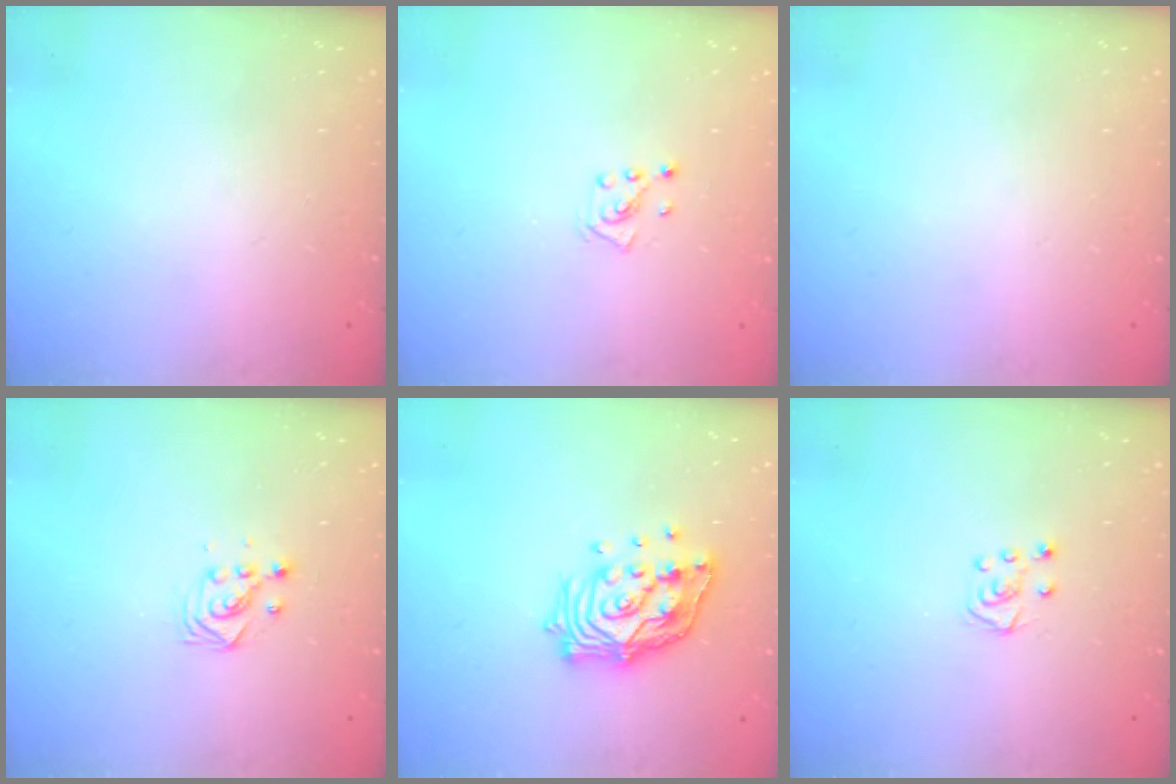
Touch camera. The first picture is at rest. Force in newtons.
{"total": 2.8, "press": 2.8, "slide": 0.2}
{"total": 0.0}
{"total": 2.9, "press": 2.9, "slide": 0.4}
{"total": 14.8, "press": 14.7, "slide": 1.9}
{"total": 5.3, "press": 5.3, "slide": 0.6}